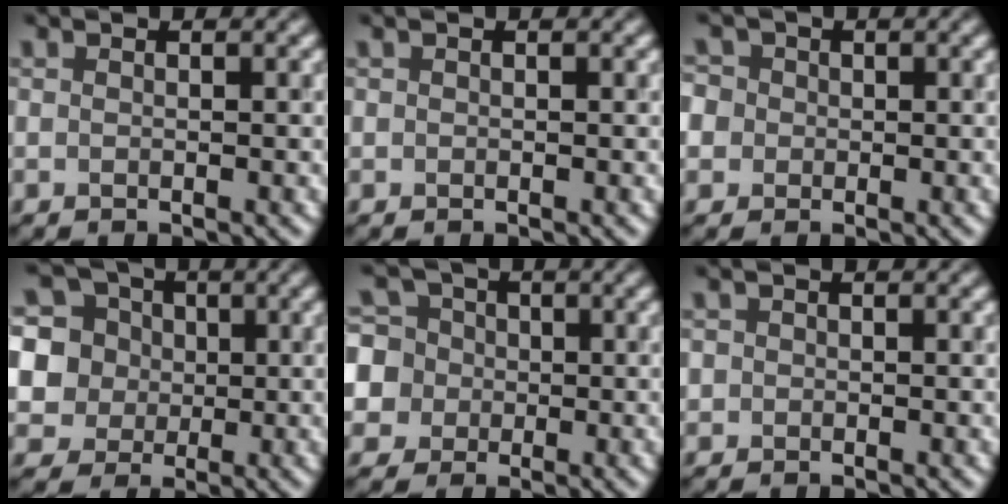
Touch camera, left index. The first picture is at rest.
{"total": 0.0}
{"total": 5.2, "force": [1.3, 4.6, 2.0], "torque": [-0.042, 0.036, -0.008]}
{"total": 9.7, "force": [2.8, 8.6, 3.5], "torque": [-0.092, 0.032, 0.040]}
{"total": 7.7, "force": [0.4, 7.3, 2.5], "torque": [-0.069, 0.033, -0.019]}
{"total": 0.7, "force": [0.1, 0.7, 0.1], "torque": [0.003, 0.000, -0.002]}